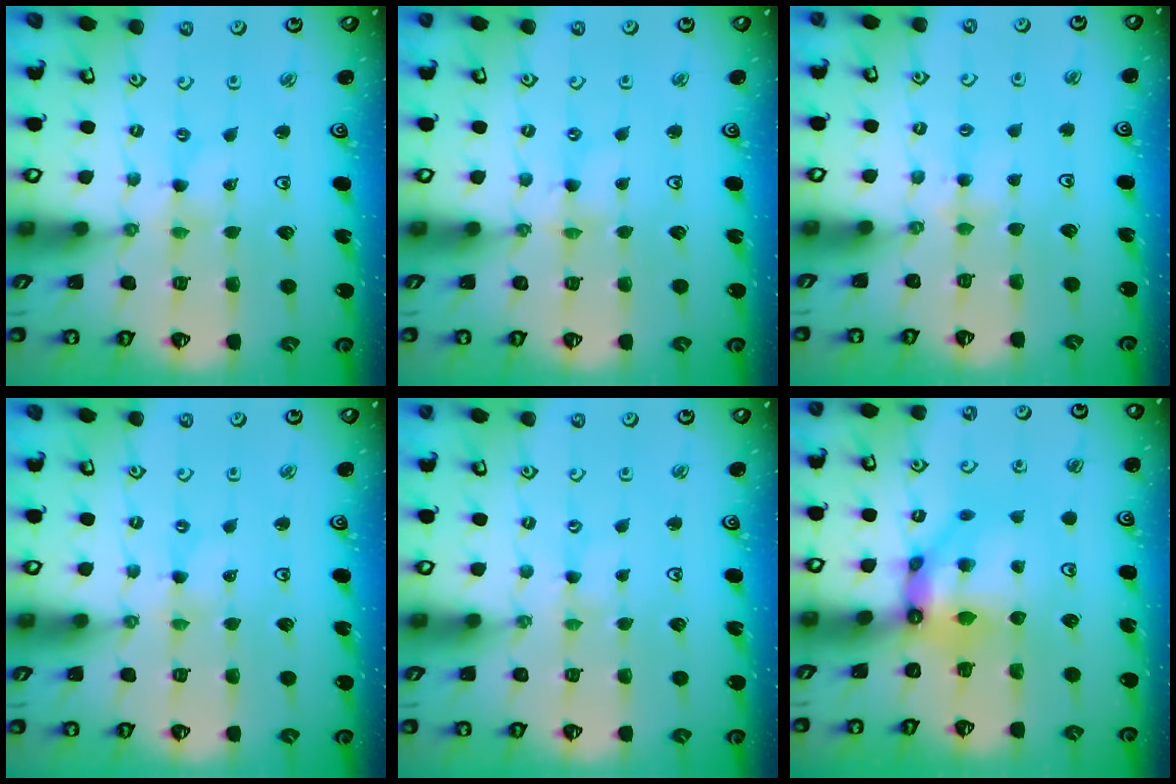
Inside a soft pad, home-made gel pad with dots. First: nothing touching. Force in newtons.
{"total": 0.8, "press": 0.7, "slide": 0.2}
{"total": 4.3, "press": 4.2, "slide": 0.6}
{"total": 0.0}
{"total": 0.0}
{"total": 9.4, "press": 9.3, "slide": 1.0}